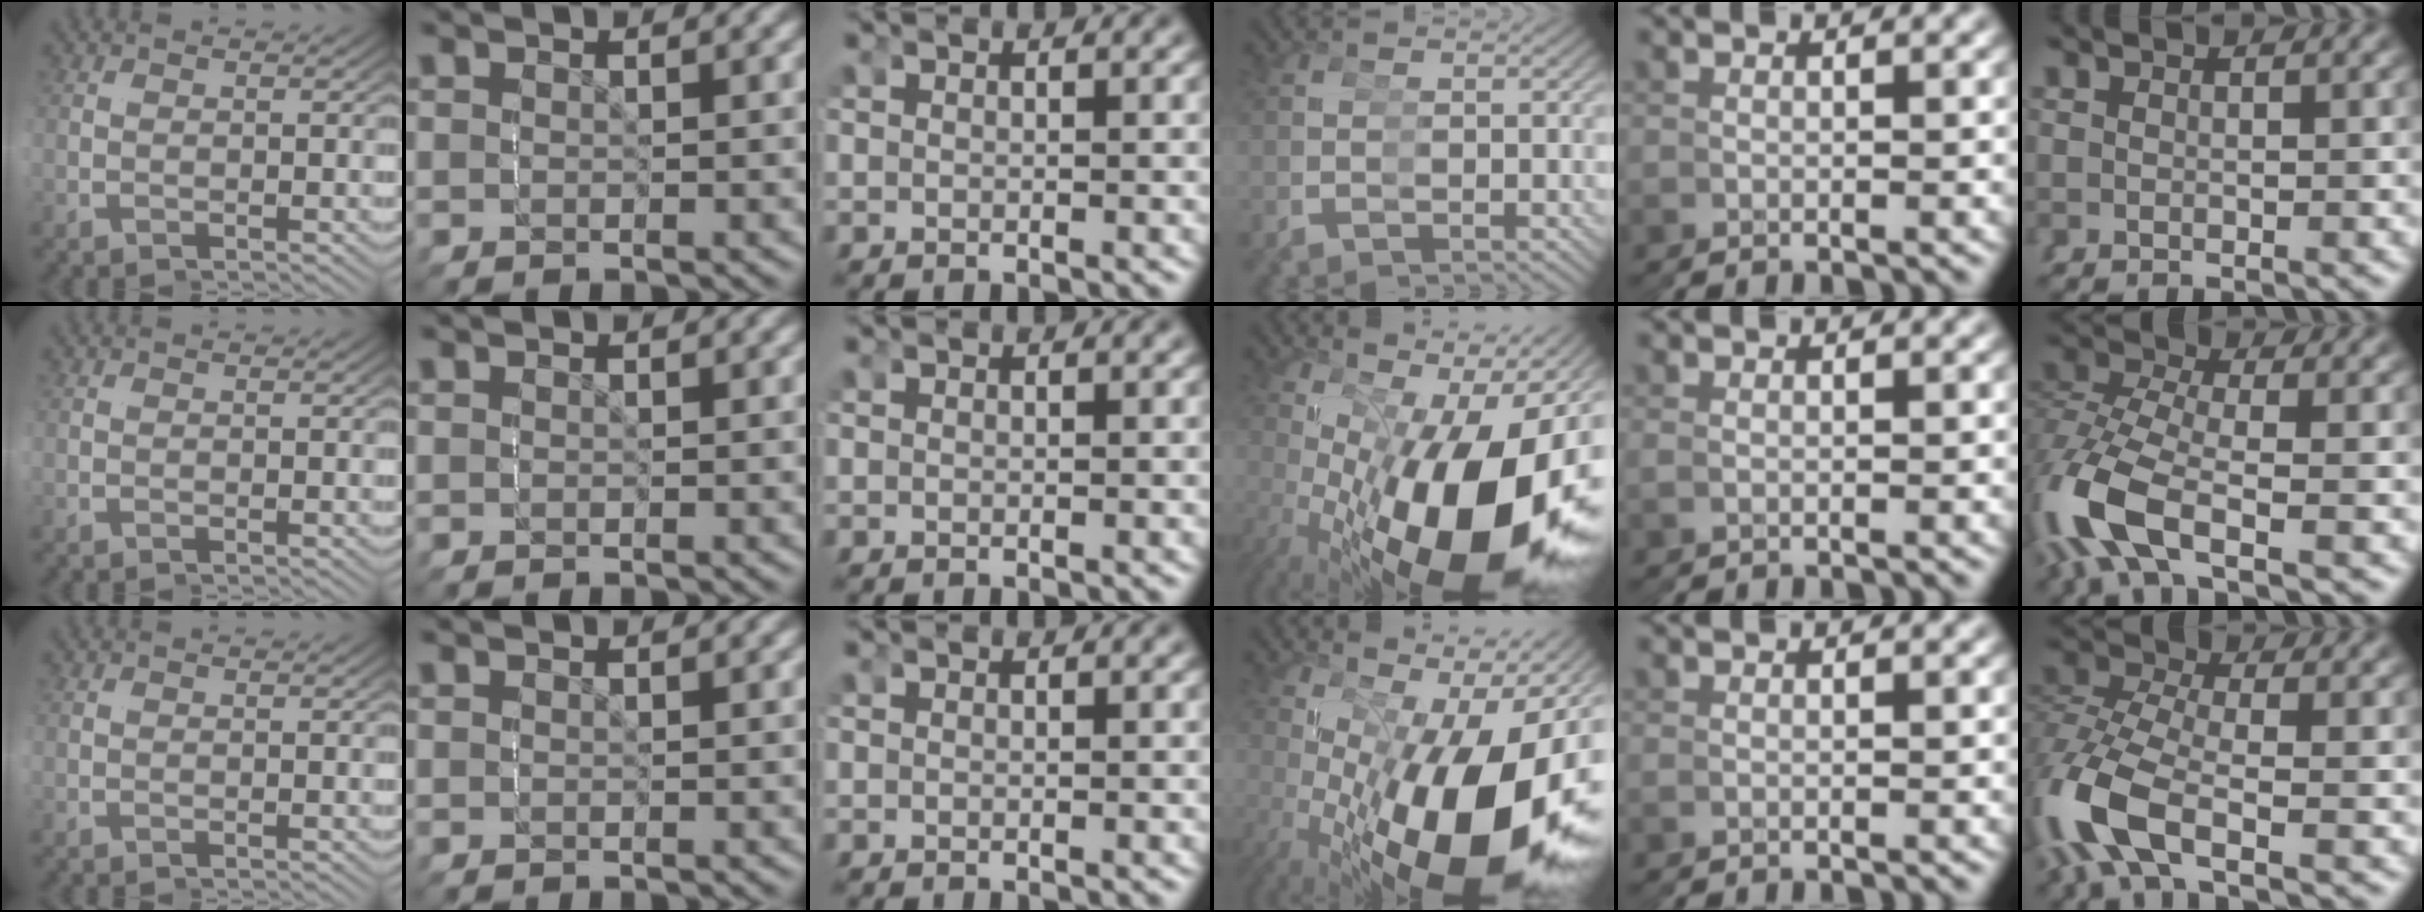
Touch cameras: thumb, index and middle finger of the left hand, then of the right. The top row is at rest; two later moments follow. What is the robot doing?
{"motion": "grasp_and_lifting", "object": "screwdriver"}